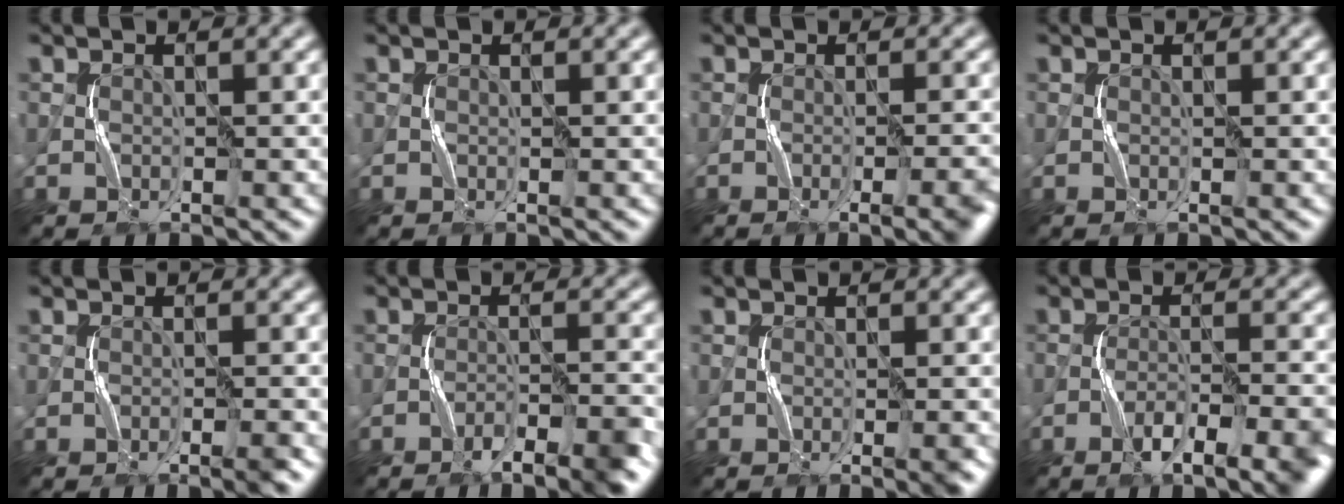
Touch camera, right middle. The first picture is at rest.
{"total": 0.0}
{"total": 4.4, "force": [-1.9, 1.1, 3.8], "torque": [-0.039, 0.002, -0.025]}
{"total": 0.0}
{"total": 1.9, "force": [-1.2, 0.2, 1.4], "torque": [-0.018, 0.003, -0.024]}
{"total": 5.0, "force": [-3.4, 0.9, 3.5], "torque": [-0.054, 0.002, -0.054]}
{"total": 1.7, "force": [-0.8, 0.3, 1.5], "torque": [-0.017, 0.003, -0.013]}
{"total": 6.9, "force": [-4.0, 1.6, 5.4], "torque": [-0.077, 0.004, -0.060]}